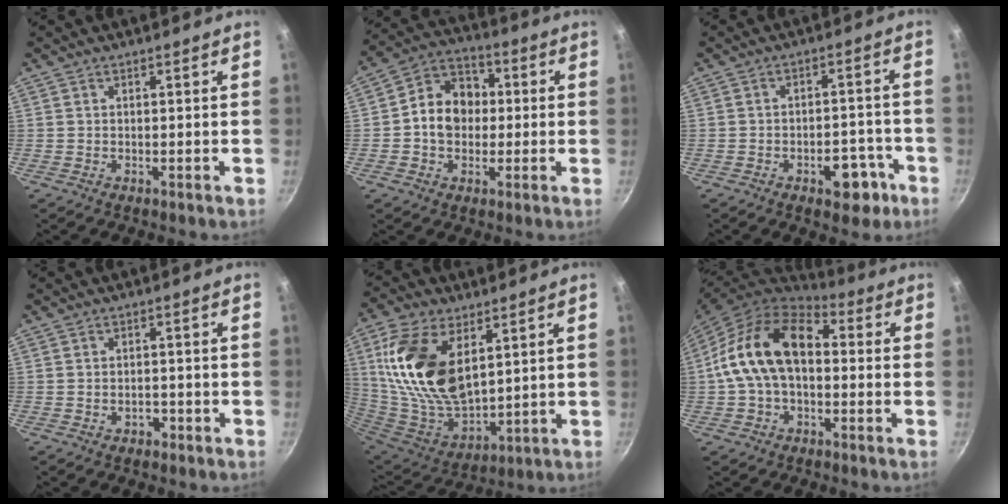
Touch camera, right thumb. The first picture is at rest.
{"total": 11.2, "force": [-0.1, 9.1, 6.5], "torque": [-0.068, 0.026, -0.021]}
{"total": 7.8, "force": [-3.9, 4.3, 5.2], "torque": [-0.039, 0.032, -0.042]}
{"total": 1.9, "force": [-1.0, 1.3, 0.9], "torque": [-0.006, 0.013, -0.012]}
{"total": 21.5, "force": [7.1, 12.0, 16.3], "torque": [-0.307, -0.039, 0.148]}
{"total": 16.3, "force": [0.6, 10.6, 12.4], "torque": [-0.200, 0.041, -0.006]}